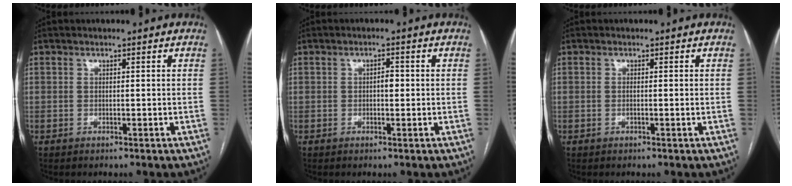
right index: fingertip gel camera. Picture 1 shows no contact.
{"total": 1.6, "force": [-0.1, 0.8, 1.4], "torque": [-0.019, 0.004, -0.003]}
{"total": 1.0, "force": [0.0, 0.0, 1.0], "torque": [-0.021, -0.002, 0.001]}